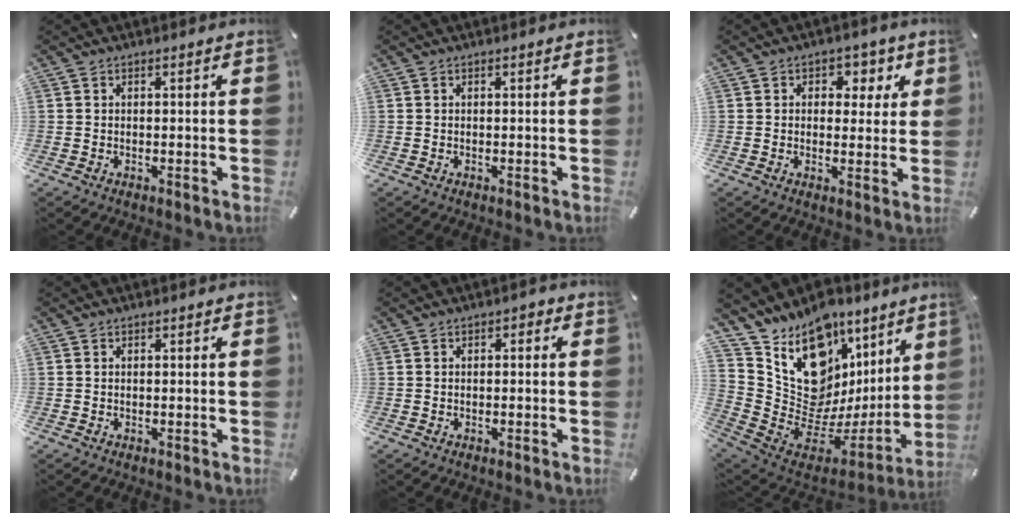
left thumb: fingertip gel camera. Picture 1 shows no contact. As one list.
[{"total": 0.0}, {"total": 5.2, "force": [1.7, 4.5, 2.0], "torque": [0.002, -0.010, 0.018]}, {"total": 0.0}, {"total": 0.9, "force": [-0.3, 0.8, 0.3], "torque": [-0.006, 0.005, -0.008]}, {"total": 15.4, "force": [8.0, 11.5, 6.3], "torque": [-0.091, -0.110, 0.160]}]